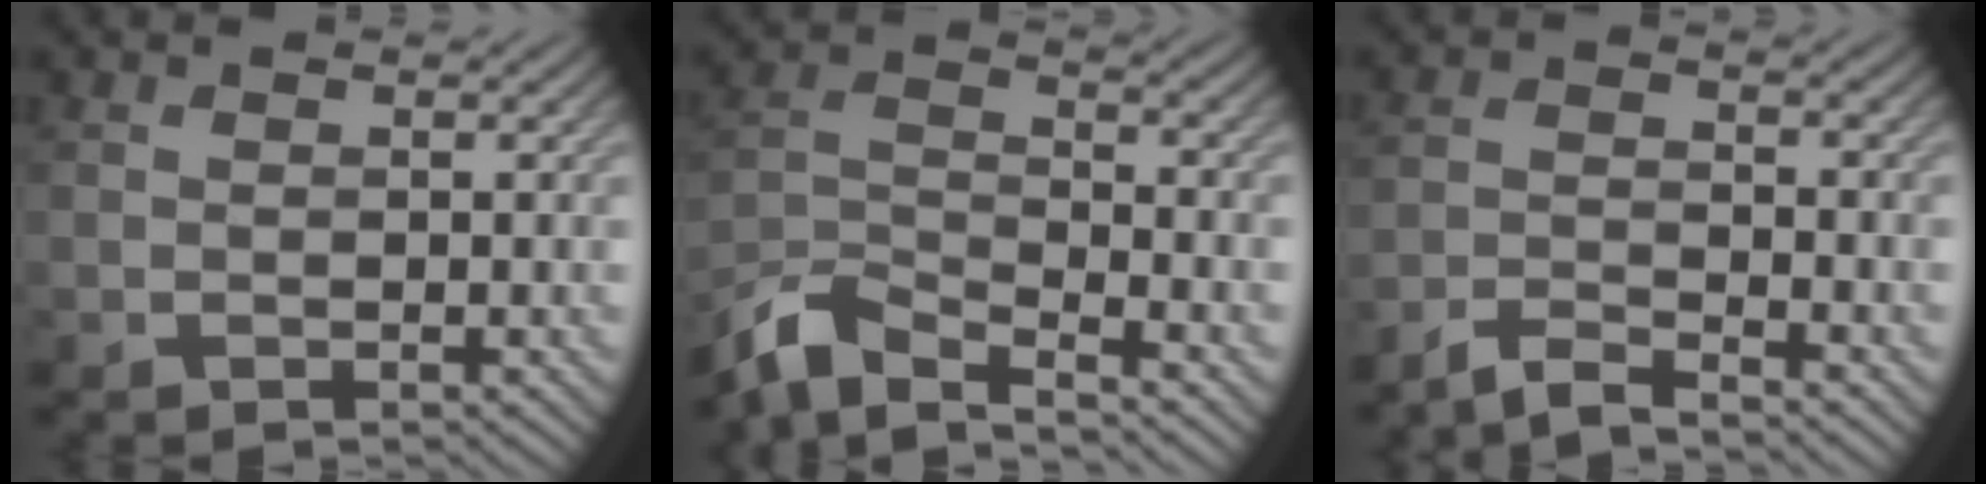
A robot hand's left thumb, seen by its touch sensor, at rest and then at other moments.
{"total": 8.6, "force": [-7.4, 2.0, 3.9], "torque": [-0.091, -0.005, -0.156]}
{"total": 4.4, "force": [-4.0, 0.5, 1.7], "torque": [-0.028, 0.001, -0.087]}